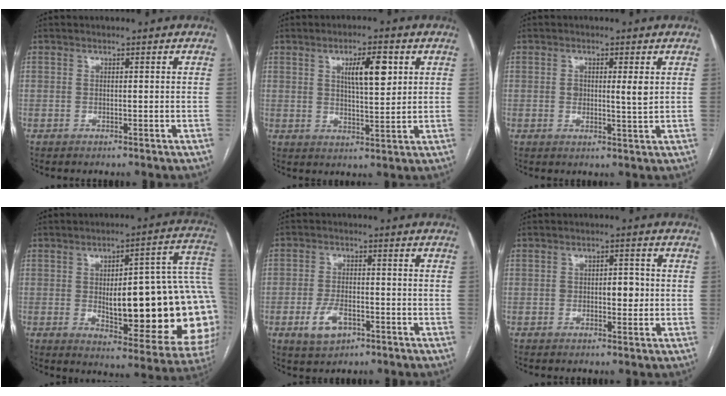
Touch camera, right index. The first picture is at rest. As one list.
[{"total": 7.0, "force": [2.6, 1.7, 6.3], "torque": [-0.104, 0.005, 0.044]}, {"total": 3.7, "force": [0.7, 1.0, 3.4], "torque": [-0.057, -0.003, 0.012]}, {"total": 28.1, "force": [-1.2, 7.2, 27.1], "torque": [-0.270, 0.029, 0.001]}, {"total": 5.8, "force": [-2.6, 3.2, 4.1], "torque": [-0.081, 0.000, -0.042]}, {"total": 4.0, "force": [-0.1, 2.1, 3.4], "torque": [-0.048, 0.010, 0.002]}]